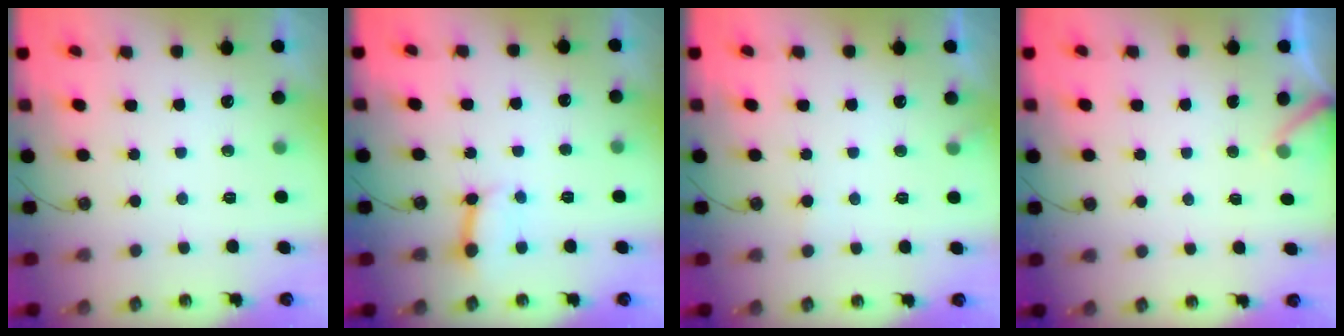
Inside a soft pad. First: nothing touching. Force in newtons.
{"total": 6.1, "press": 6.1, "slide": 0.5}
{"total": 5.7, "press": 5.7, "slide": 0.3}
{"total": 3.0, "press": 3.0, "slide": 0.2}